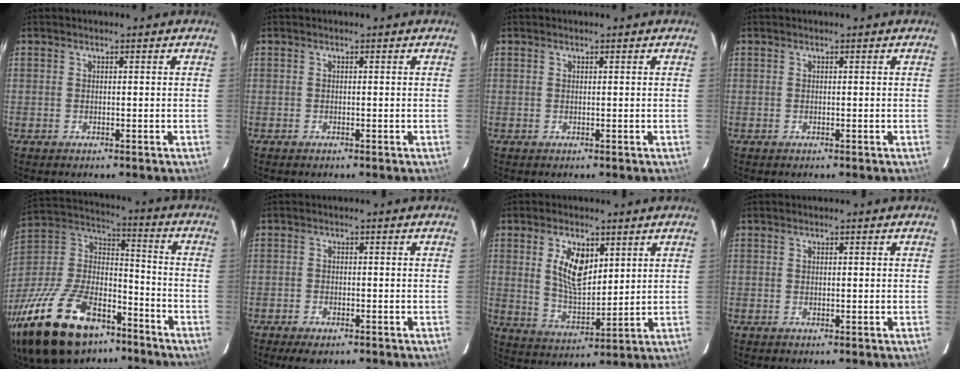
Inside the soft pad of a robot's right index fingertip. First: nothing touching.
{"total": 0.0}
{"total": 0.0}
{"total": 0.0}
{"total": 33.1, "force": [-21.0, 16.5, 19.5], "torque": [-0.425, -0.011, -0.339]}
{"total": 4.2, "force": [-3.2, 1.8, 2.2], "torque": [-0.055, -0.014, -0.052]}
{"total": 9.5, "force": [3.6, 4.8, 7.4], "torque": [-0.136, 0.005, 0.077]}
{"total": 0.0}